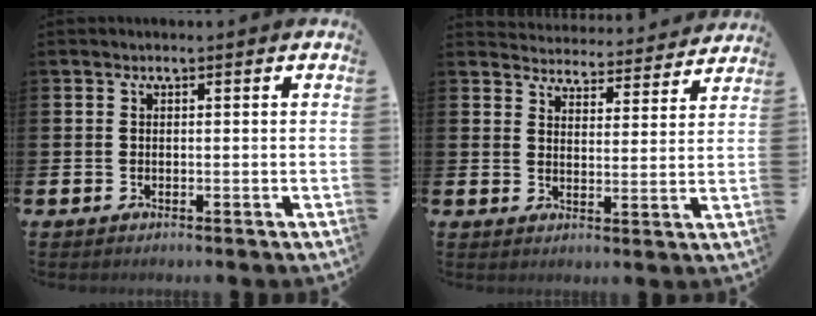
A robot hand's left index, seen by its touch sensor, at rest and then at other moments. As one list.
[{"total": 4.4, "force": [4.3, 0.8, 0.3], "torque": [-0.022, -0.041, 0.070]}]